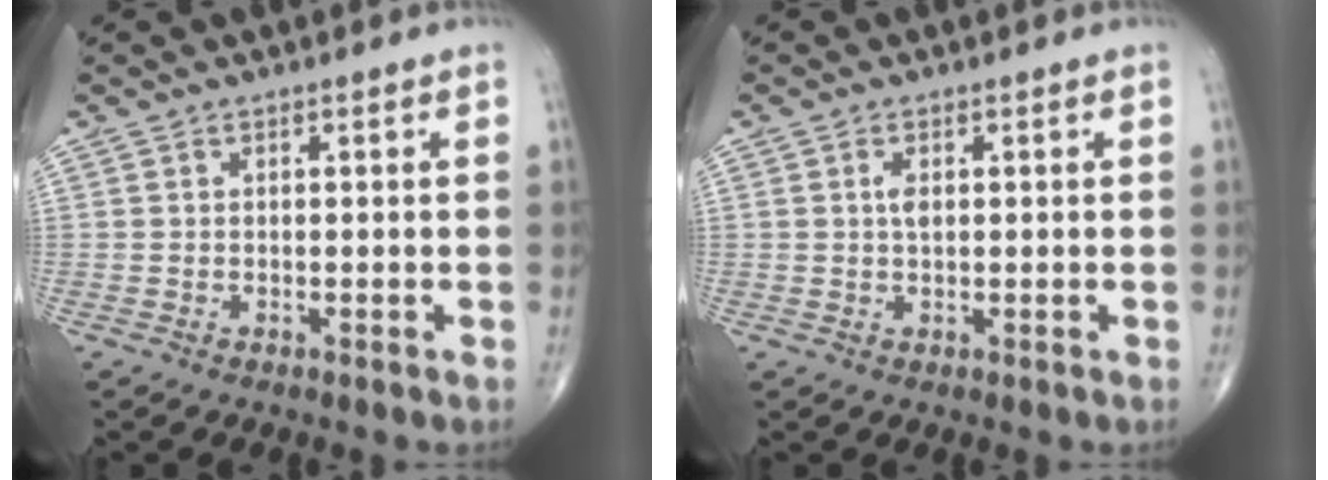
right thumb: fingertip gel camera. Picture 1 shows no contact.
{"total": 2.0, "force": [0.4, 1.0, 1.6], "torque": [-0.030, -0.001, 0.008]}